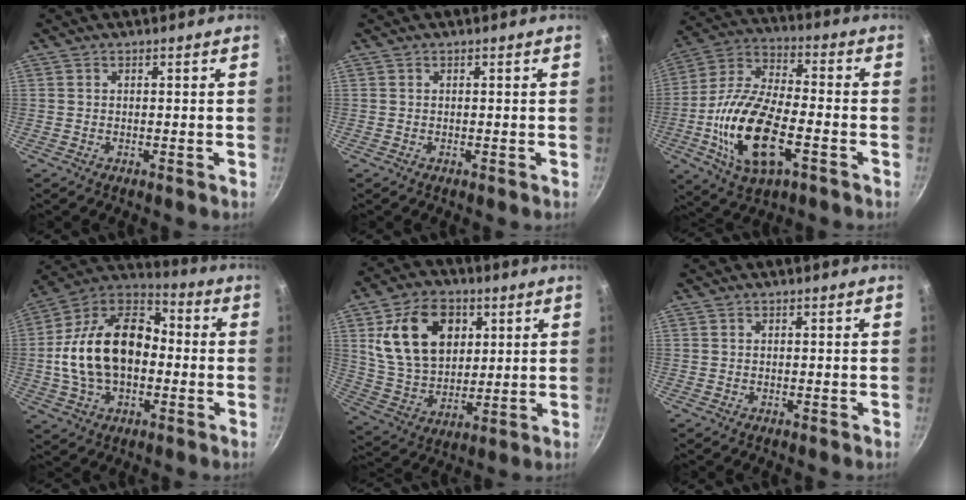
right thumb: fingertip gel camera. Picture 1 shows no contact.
{"total": 0.0}
{"total": 19.6, "force": [-5.6, 9.0, 16.5], "torque": [-0.319, 0.021, -0.113]}
{"total": 20.9, "force": [-1.3, 13.7, 15.8], "torque": [-0.260, 0.049, -0.036]}
{"total": 17.6, "force": [5.6, 12.2, 11.4], "torque": [-0.173, -0.012, 0.109]}
{"total": 0.0}